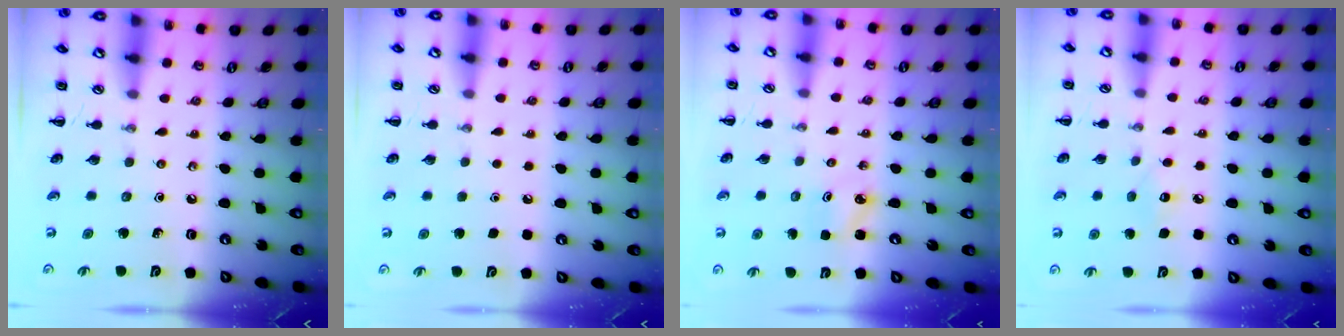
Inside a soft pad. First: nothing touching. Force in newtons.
{"total": 1.7, "press": 1.7, "slide": 0.1}
{"total": 1.9, "press": 1.8, "slide": 0.5}
{"total": 6.2, "press": 6.0, "slide": 1.6}